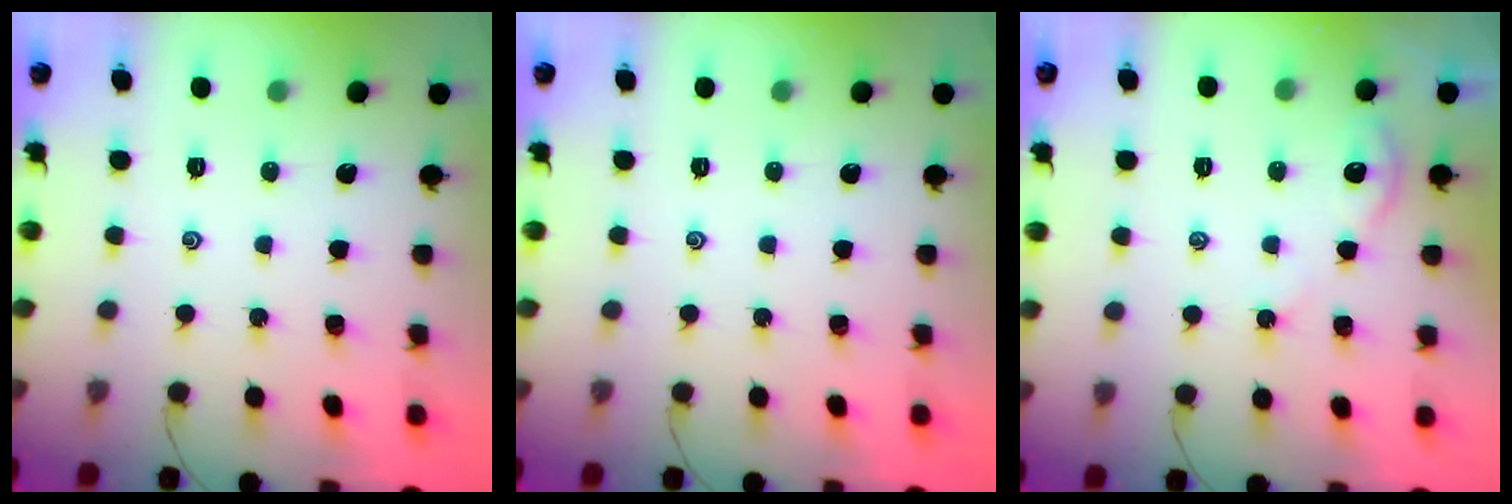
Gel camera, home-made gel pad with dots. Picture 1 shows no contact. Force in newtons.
{"total": 0.0}
{"total": 2.9, "press": 2.9, "slide": 0.3}